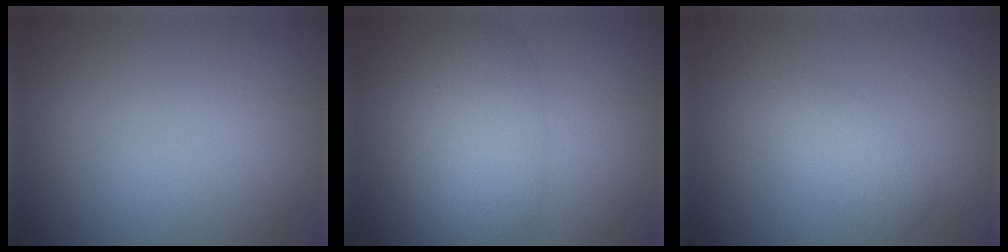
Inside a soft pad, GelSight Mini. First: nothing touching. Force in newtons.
{"total": 5.4, "press": 5.4, "slide": 0.2}
{"total": 2.2, "press": 2.2, "slide": 0.0}